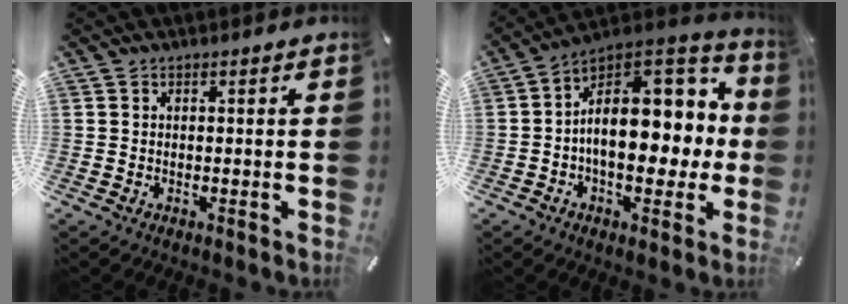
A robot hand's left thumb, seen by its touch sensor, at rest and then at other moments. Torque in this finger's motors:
{"motor_torque": [0.08, 3.43, 1.40, 0.79, 0.58]}